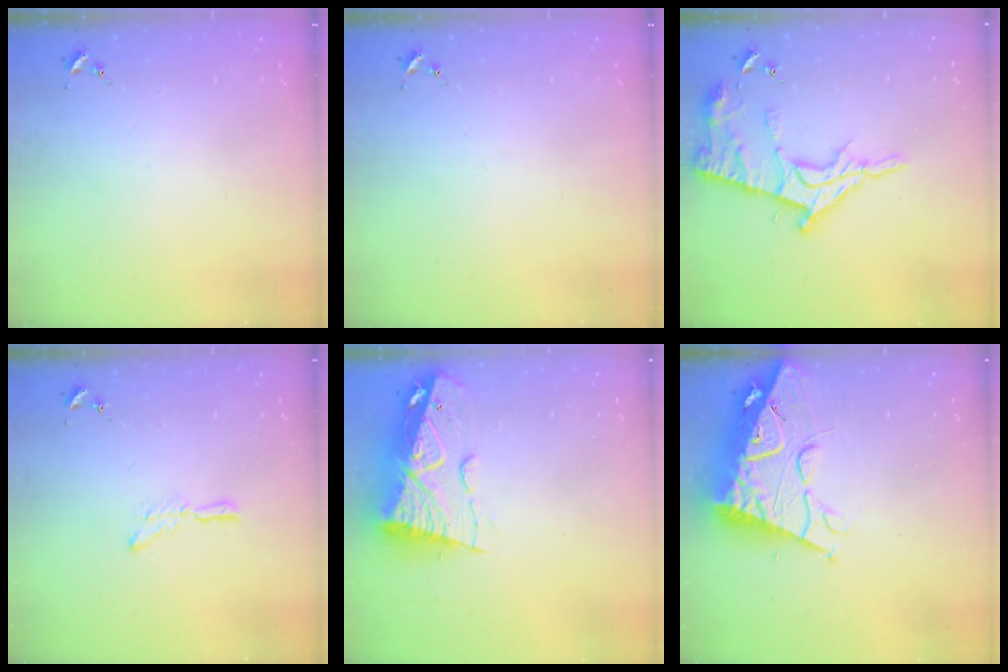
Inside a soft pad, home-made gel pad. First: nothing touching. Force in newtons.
{"total": 0.0}
{"total": 14.2, "press": 14.2, "slide": 1.1}
{"total": 5.2, "press": 5.1, "slide": 0.5}
{"total": 14.0, "press": 13.9, "slide": 1.3}
{"total": 18.5, "press": 18.4, "slide": 2.1}